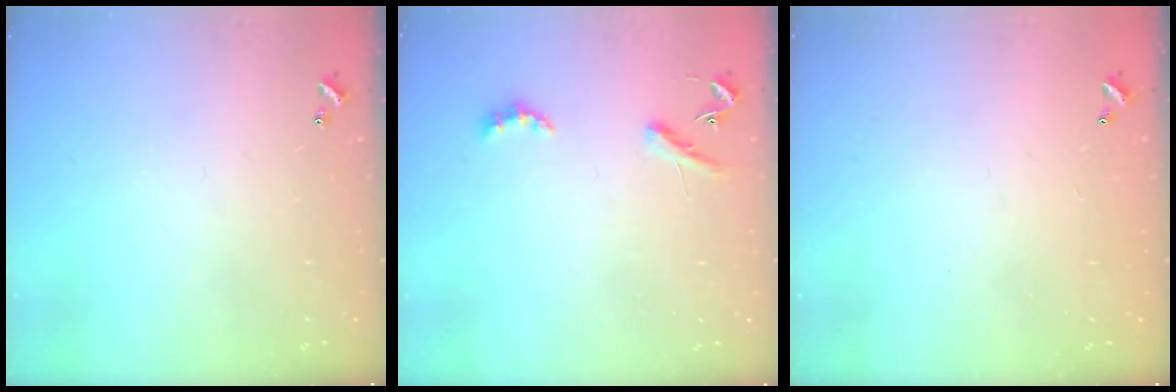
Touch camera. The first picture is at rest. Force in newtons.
{"total": 3.1, "press": 3.0, "slide": 0.6}
{"total": 2.8, "press": 2.8, "slide": 0.1}